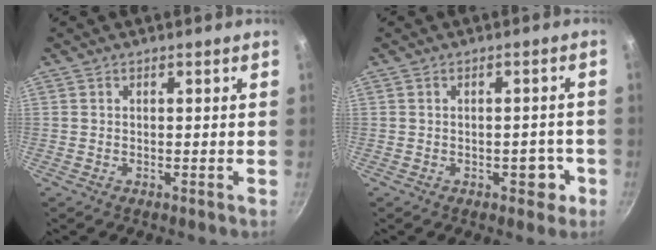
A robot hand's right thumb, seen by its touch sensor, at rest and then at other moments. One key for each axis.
{"total": 3.9, "fx": -1.5, "fy": 2.4, "fz": 2.7, "tx": -0.006, "ty": 0.015, "tz": -0.017}